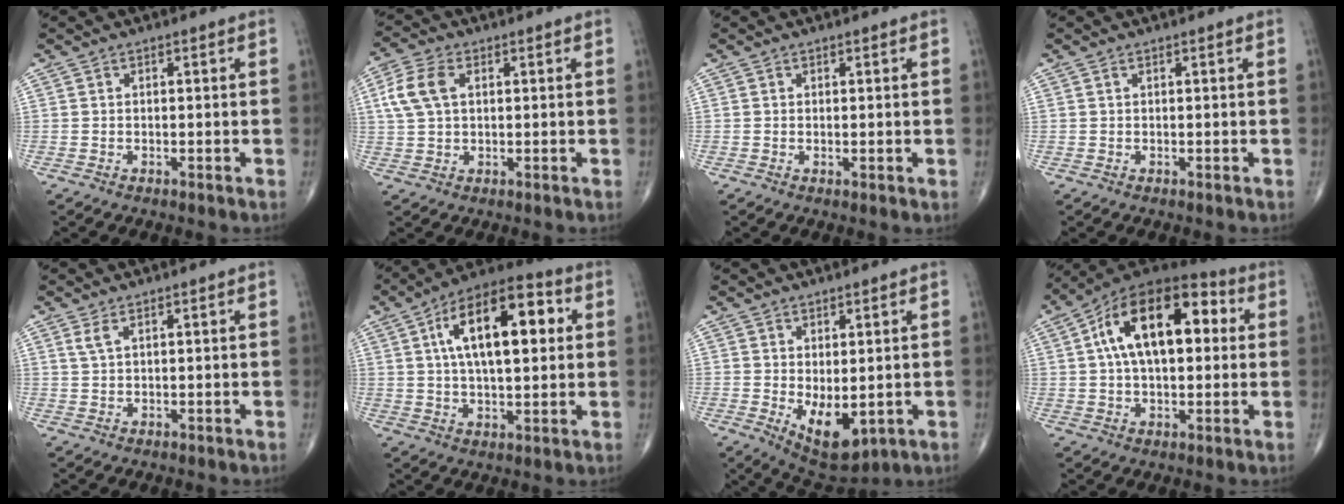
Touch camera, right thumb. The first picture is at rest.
{"total": 7.3, "force": [1.8, 4.5, 5.5], "torque": [-0.125, 0.012, 0.036]}
{"total": 0.8, "force": [0.1, 0.2, 0.7], "torque": [-0.012, -0.003, 0.001]}
{"total": 0.0}
{"total": 1.7, "force": [1.0, 0.5, 1.3], "torque": [-0.033, 0.004, 0.026]}
{"total": 18.3, "force": [4.4, 8.2, 15.7], "torque": [-0.233, 0.017, 0.062]}
{"total": 8.6, "force": [-1.1, 4.3, 7.3], "torque": [-0.099, -0.012, 0.002]}
{"total": 20.0, "force": [4.0, 10.6, 16.4], "torque": [-0.249, 0.031, 0.051]}